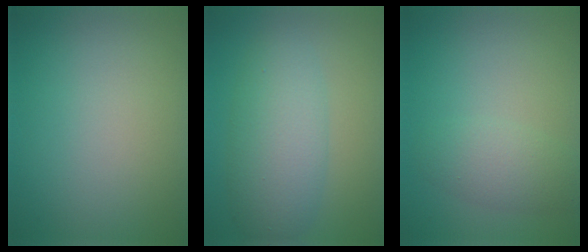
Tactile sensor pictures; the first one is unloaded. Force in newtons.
{"total": 5.5, "press": 5.5, "slide": 0.3}
{"total": 2.7, "press": 2.7, "slide": 0.1}